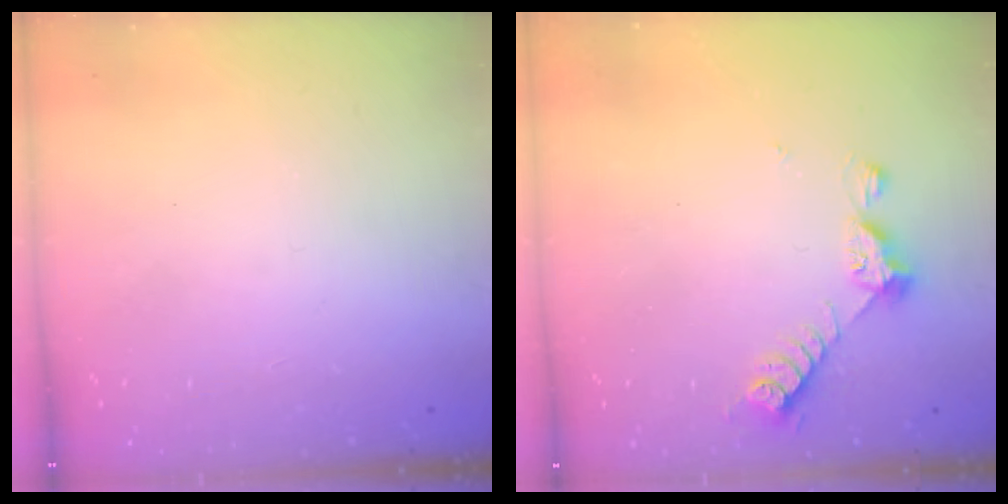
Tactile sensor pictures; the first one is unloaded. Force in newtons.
{"total": 6.5, "press": 6.5, "slide": 0.7}